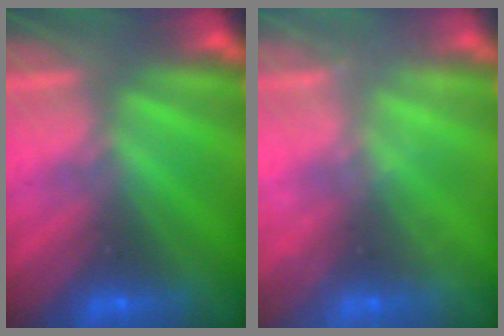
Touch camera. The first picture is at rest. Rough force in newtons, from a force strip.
{"total": 2.2}